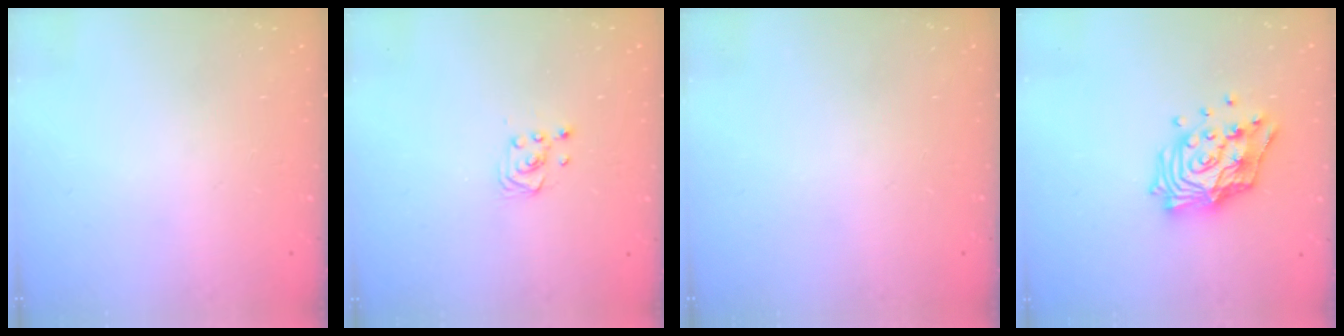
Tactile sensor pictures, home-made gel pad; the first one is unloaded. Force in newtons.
{"total": 2.6, "press": 2.4, "slide": 1.0}
{"total": 0.0}
{"total": 16.3, "press": 16.3, "slide": 1.3}